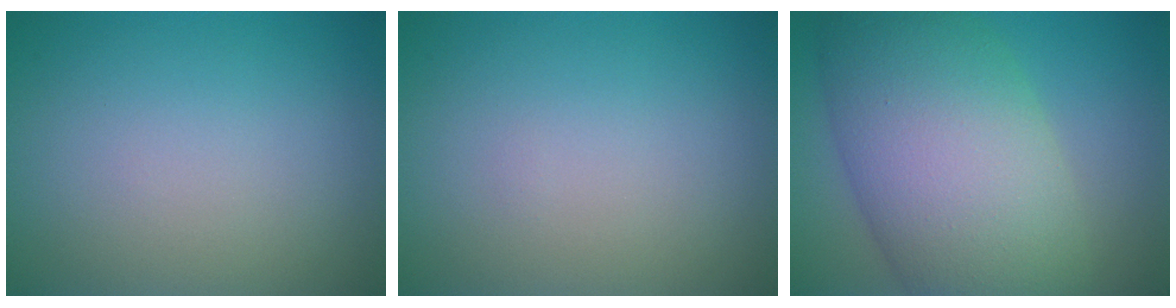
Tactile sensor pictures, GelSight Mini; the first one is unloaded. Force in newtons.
{"total": 0.0}
{"total": 12.6, "press": 12.6, "slide": 0.3}